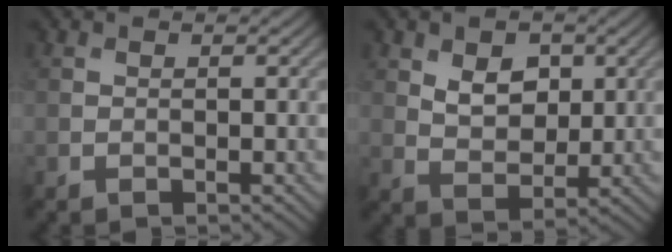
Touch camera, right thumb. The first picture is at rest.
{"total": 4.9, "force": [1.9, 3.3, 3.1], "torque": [-0.061, -0.005, 0.028]}